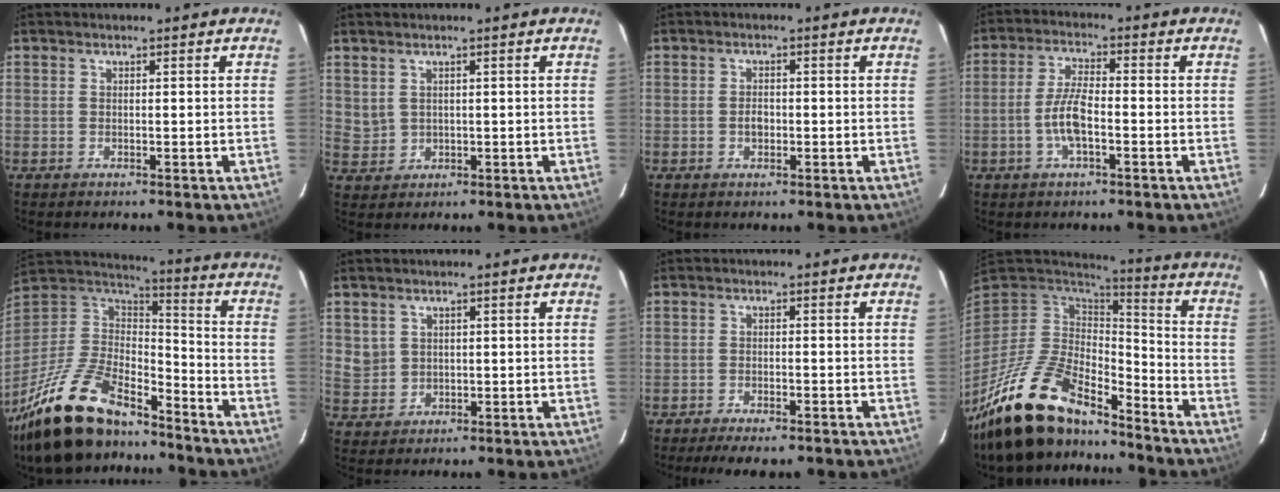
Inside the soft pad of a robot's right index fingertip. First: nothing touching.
{"total": 2.6, "force": [1.3, 2.1, 0.8], "torque": [-0.013, 0.004, 0.036]}
{"total": 2.1, "force": [-0.5, 1.6, 1.4], "torque": [-0.025, 0.004, -0.009]}
{"total": 6.4, "force": [-2.1, 1.9, 5.8], "torque": [-0.120, 0.005, -0.041]}
{"total": 26.0, "force": [-19.1, 10.0, 14.5], "torque": [-0.304, -0.021, -0.328]}
{"total": 3.5, "force": [1.2, 3.3, 0.6], "torque": [-0.005, 0.009, 0.032]}
{"total": 6.9, "force": [-5.6, 1.7, 3.6], "torque": [-0.087, -0.017, -0.087]}
{"total": 21.3, "force": [-16.4, 7.3, 11.5], "torque": [-0.231, -0.032, -0.291]}